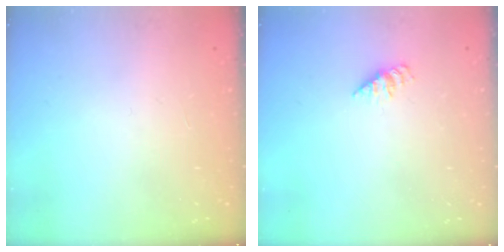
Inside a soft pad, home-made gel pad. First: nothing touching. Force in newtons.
{"total": 1.6, "press": 1.6, "slide": 0.2}